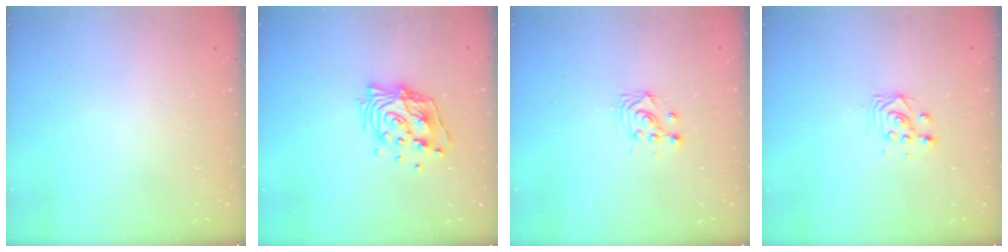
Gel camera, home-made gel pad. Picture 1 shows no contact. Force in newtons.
{"total": 13.4, "press": 13.4, "slide": 1.1}
{"total": 4.2, "press": 4.2, "slide": 0.4}
{"total": 3.1, "press": 2.7, "slide": 1.5}